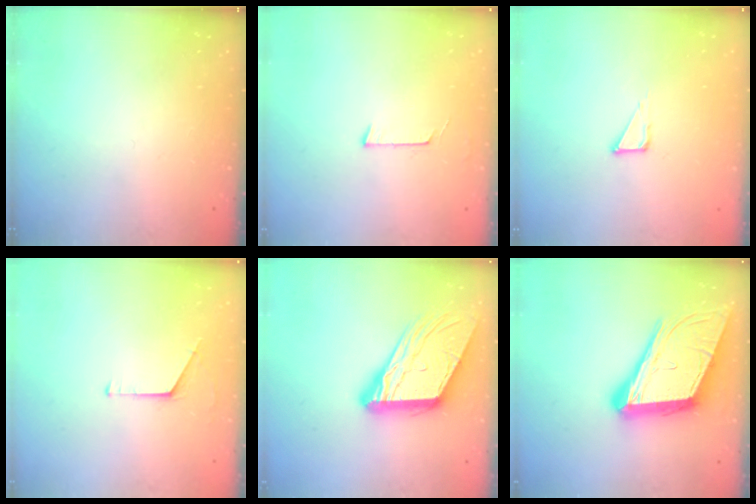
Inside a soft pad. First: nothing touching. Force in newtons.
{"total": 4.2, "press": 4.2, "slide": 0.4}
{"total": 2.3, "press": 2.3, "slide": 0.1}
{"total": 5.2, "press": 5.1, "slide": 0.4}
{"total": 14.9, "press": 14.8, "slide": 1.5}
{"total": 20.2, "press": 19.8, "slide": 3.9}